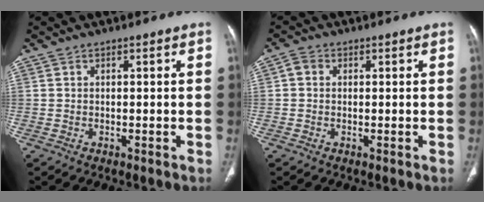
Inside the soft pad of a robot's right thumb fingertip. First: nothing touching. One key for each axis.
{"total": 2.1, "fx": 0.3, "fy": 1.8, "fz": 1.1, "tx": -0.015, "ty": 0.007, "tz": 0.002}